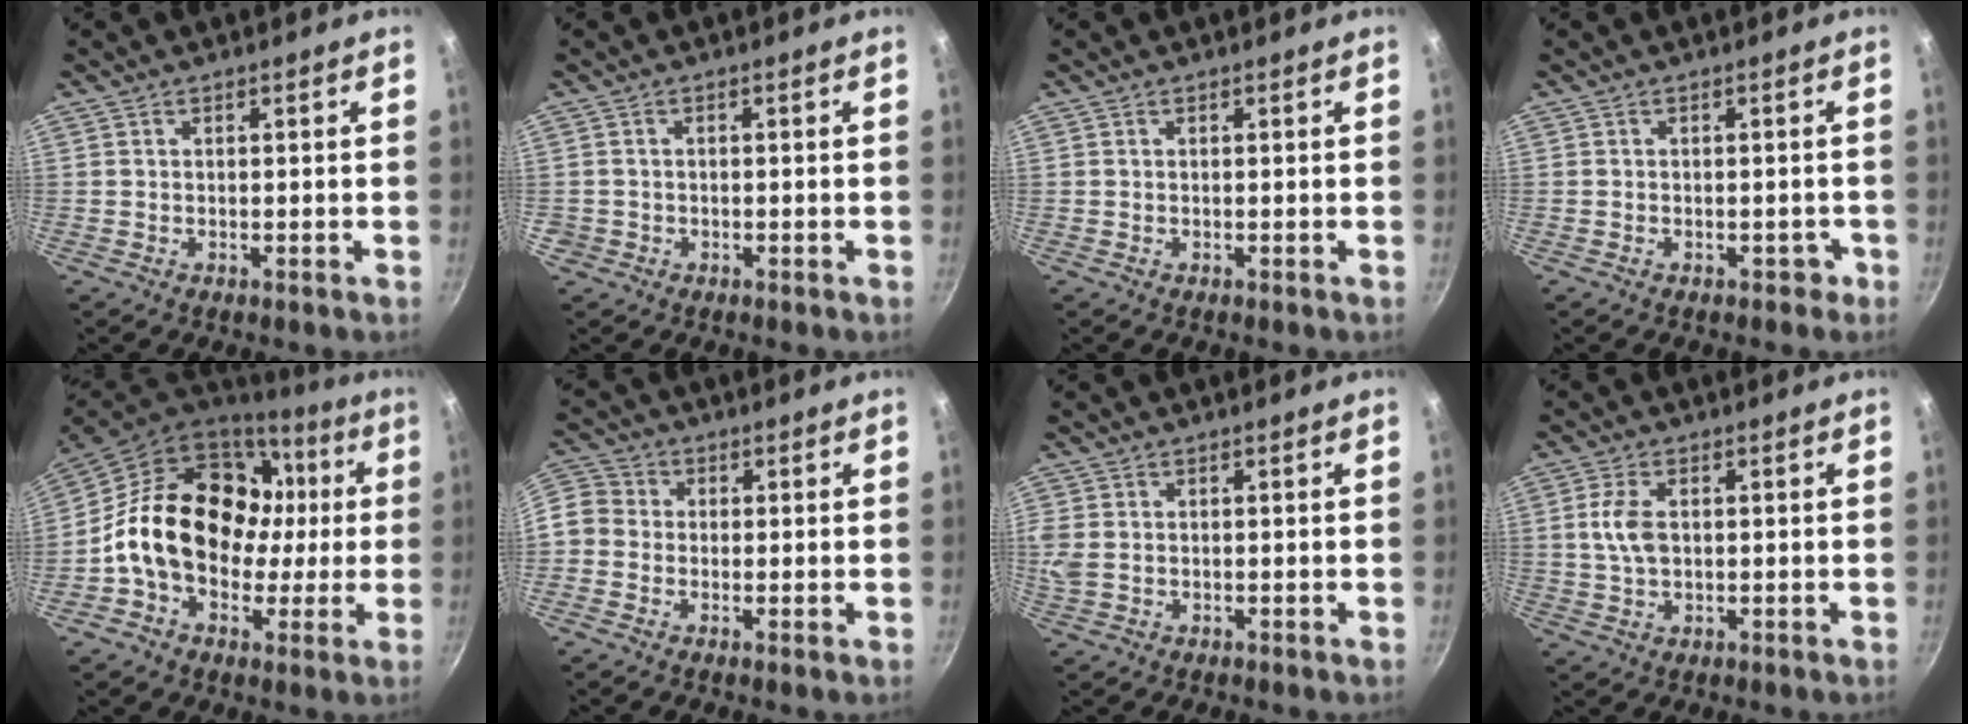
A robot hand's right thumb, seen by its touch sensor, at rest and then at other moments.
{"total": 1.3, "force": [-0.6, 1.2, 0.2], "torque": [-0.001, 0.005, -0.005]}
{"total": 0.0}
{"total": 1.9, "force": [-1.0, 1.4, 0.9], "torque": [0.012, 0.020, -0.002]}
{"total": 21.9, "force": [1.1, 16.6, 14.1], "torque": [-0.212, 0.042, 0.018]}
{"total": 8.1, "force": [-0.9, 7.3, 3.3], "torque": [-0.054, 0.024, -0.038]}
{"total": 3.3, "force": [0.1, 2.4, 2.1], "torque": [-0.048, 0.000, 0.002]}
{"total": 5.4, "force": [0.6, 3.2, 4.2], "torque": [-0.084, 0.003, 0.010]}